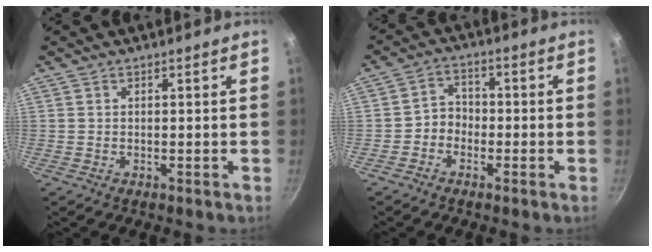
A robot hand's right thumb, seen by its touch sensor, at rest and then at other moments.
{"total": 3.8, "force": [-1.7, 3.1, 1.4], "torque": [0.003, 0.023, -0.036]}